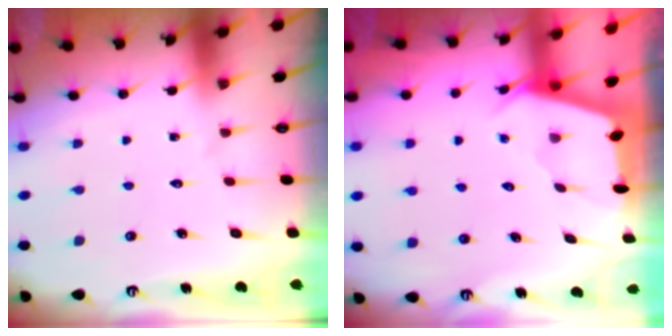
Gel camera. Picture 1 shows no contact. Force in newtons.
{"total": 2.4, "press": 2.3, "slide": 0.3}